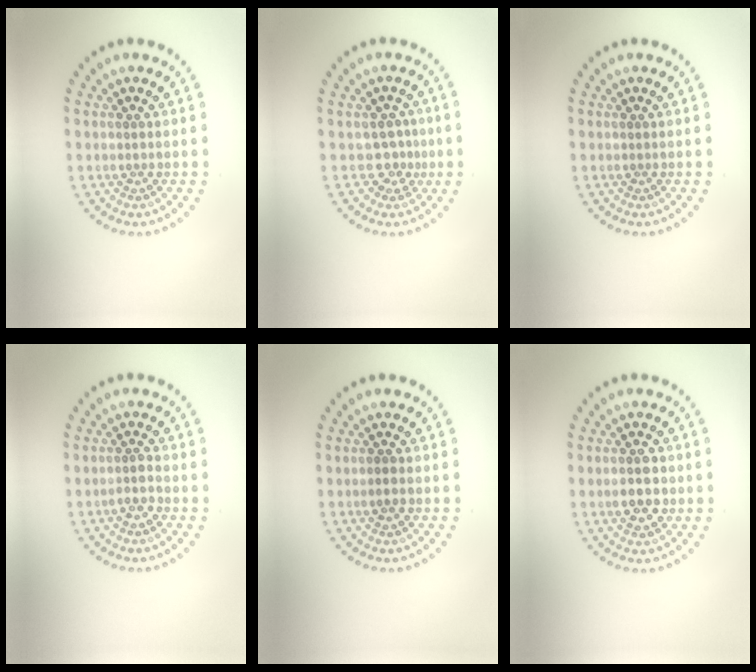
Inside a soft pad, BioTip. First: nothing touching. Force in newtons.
{"total": 2.2, "press": 1.4, "slide": 1.6}
{"total": 0.0}
{"total": 1.6, "press": 1.3, "slide": 0.9}
{"total": 0.9, "press": 0.9, "slide": 0.0}
{"total": 3.0, "press": 3.0, "slide": 0.1}